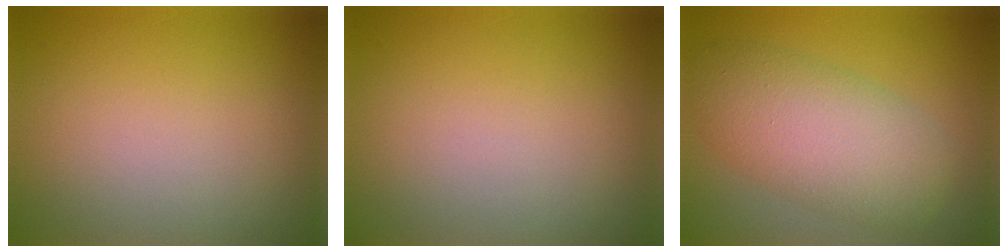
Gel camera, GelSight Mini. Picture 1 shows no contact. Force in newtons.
{"total": 0.0}
{"total": 6.9, "press": 6.9, "slide": 0.2}